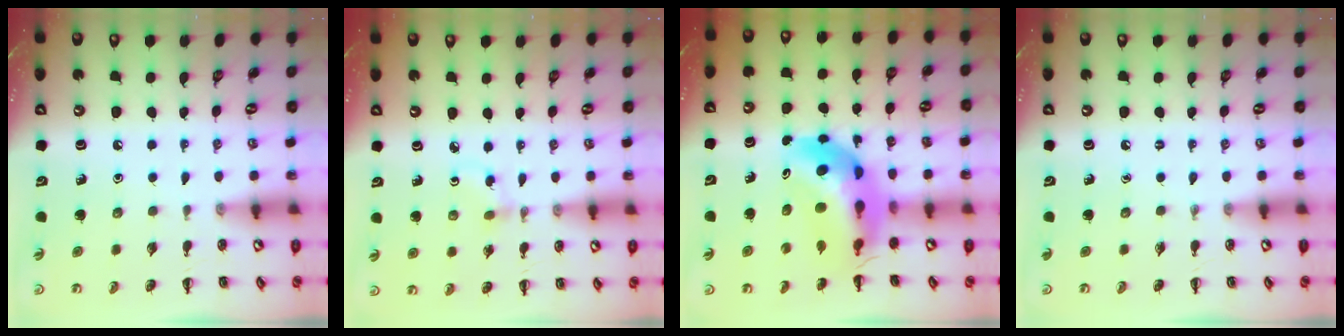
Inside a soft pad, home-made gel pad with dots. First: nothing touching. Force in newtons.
{"total": 2.8, "press": 2.5, "slide": 1.2}
{"total": 9.7, "press": 9.2, "slide": 3.1}
{"total": 0.0}